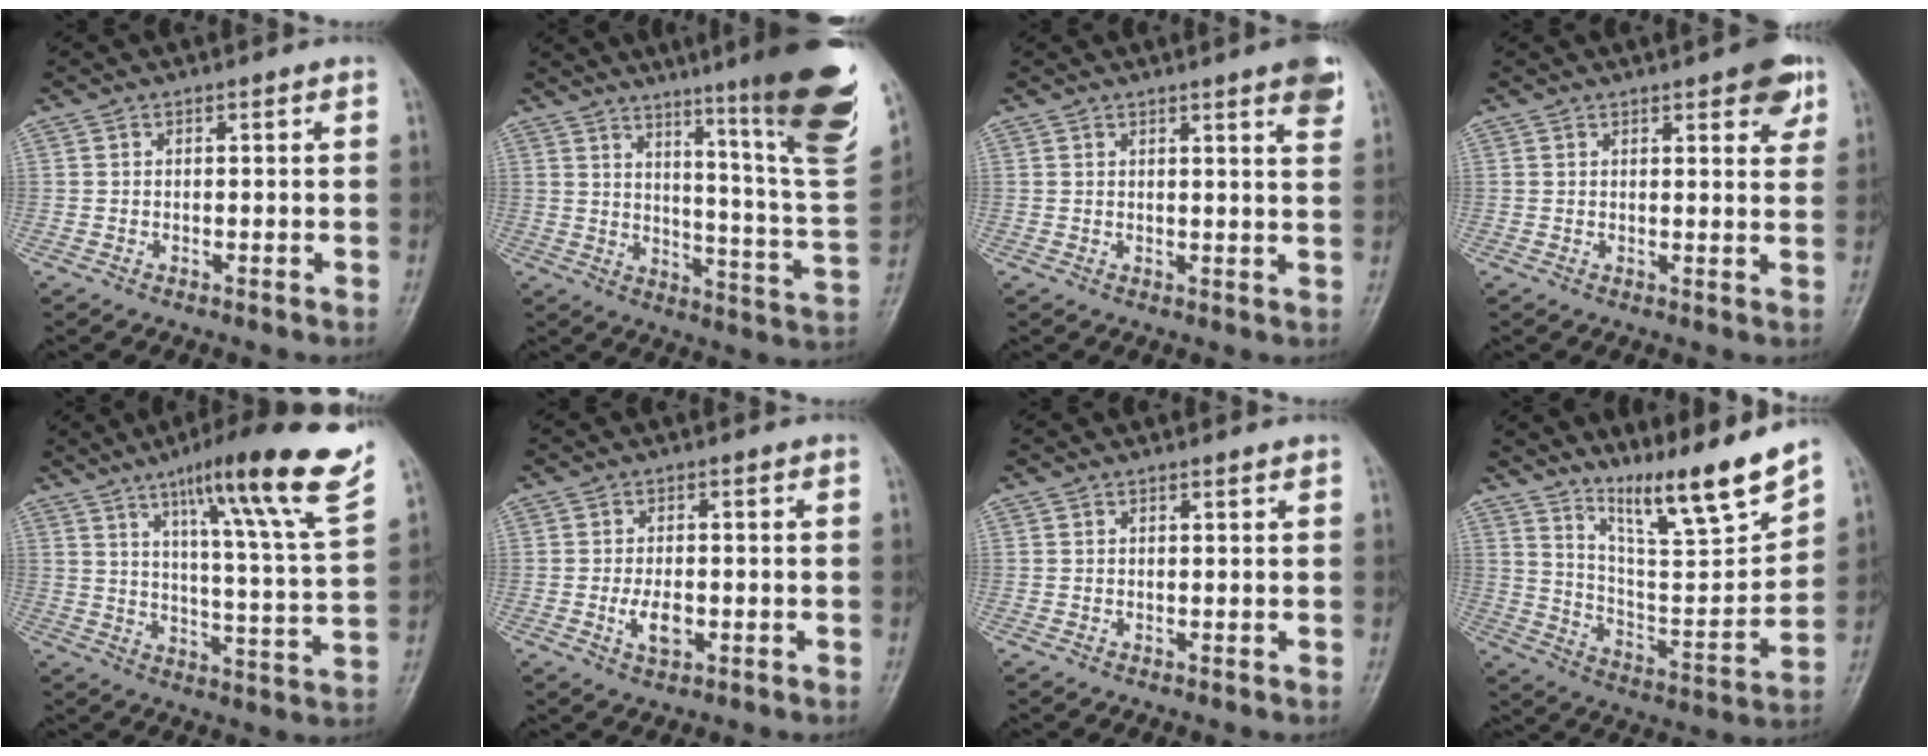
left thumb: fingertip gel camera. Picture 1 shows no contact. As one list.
[{"total": 27.0, "force": [16.0, 2.2, 21.6], "torque": [-0.261, -0.091, 0.229]}, {"total": 5.7, "force": [3.6, 0.6, 4.4], "torque": [-0.046, -0.013, 0.039]}, {"total": 6.5, "force": [3.7, 2.2, 4.9], "torque": [-0.043, -0.013, 0.040]}, {"total": 21.3, "force": [13.0, 1.1, 16.8], "torque": [-0.227, -0.051, 0.185]}, {"total": 4.4, "force": [-1.0, 2.4, 3.5], "torque": [-0.061, -0.001, -0.015]}, {"total": 0.6, "force": [0.5, 0.0, 0.3], "torque": [-0.008, -0.003, 0.008]}, {"total": 15.7, "force": [12.8, 0.9, 9.1], "torque": [-0.126, -0.088, 0.229]}]